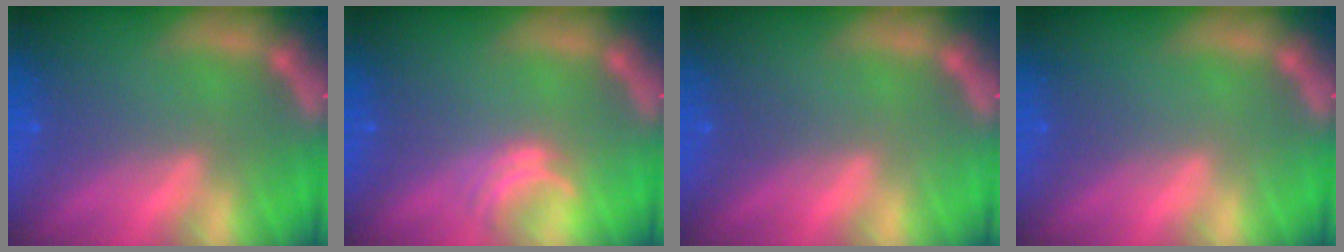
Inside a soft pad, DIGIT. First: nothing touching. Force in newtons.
{"total": 2.0}
{"total": 0.0}
{"total": 0.0}